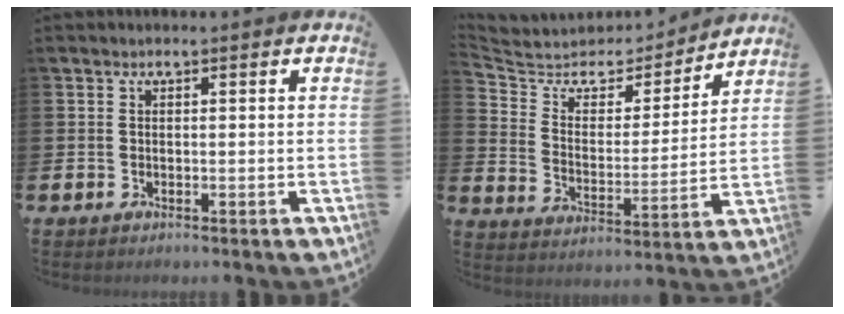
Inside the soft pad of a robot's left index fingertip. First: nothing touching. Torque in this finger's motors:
{"motor_torque": [0.96, -1.18, 0.19, -0.01]}